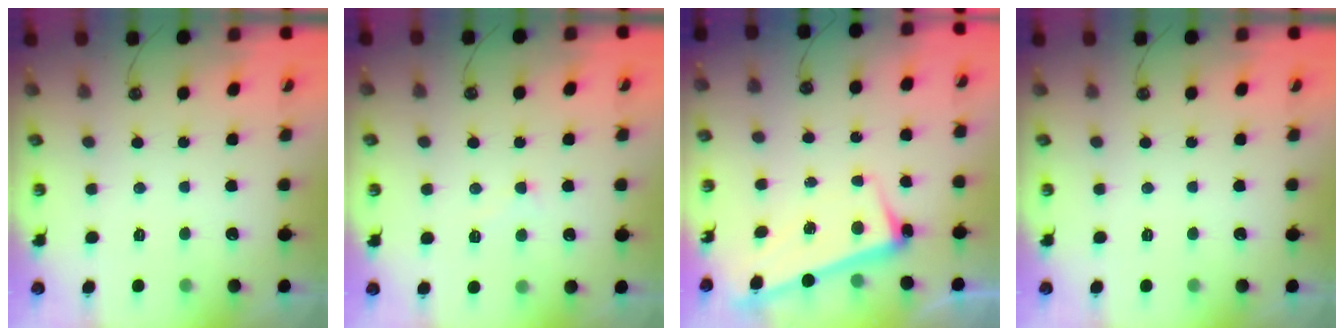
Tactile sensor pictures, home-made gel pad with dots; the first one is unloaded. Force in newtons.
{"total": 0.9, "press": 0.6, "slide": 0.6}
{"total": 2.5, "press": 2.4, "slide": 0.9}
{"total": 0.0}